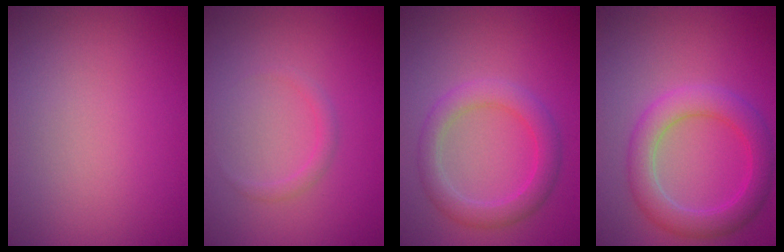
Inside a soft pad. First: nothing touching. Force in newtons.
{"total": 1.0, "press": 1.0, "slide": 0.0}
{"total": 3.4, "press": 3.4, "slide": 0.0}
{"total": 4.4, "press": 4.4, "slide": 0.4}